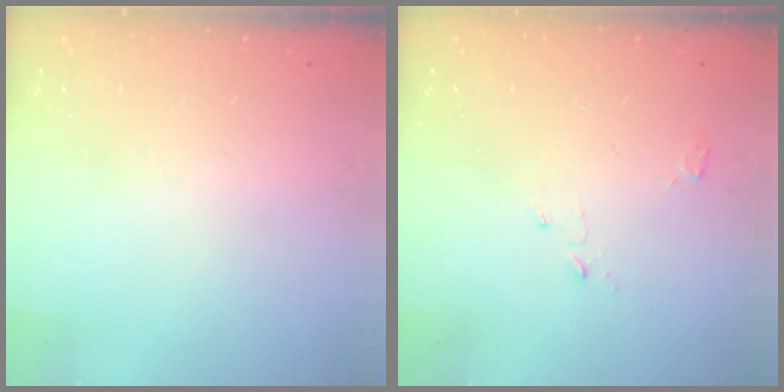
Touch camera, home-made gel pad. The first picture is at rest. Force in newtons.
{"total": 3.1, "press": 3.1, "slide": 0.3}